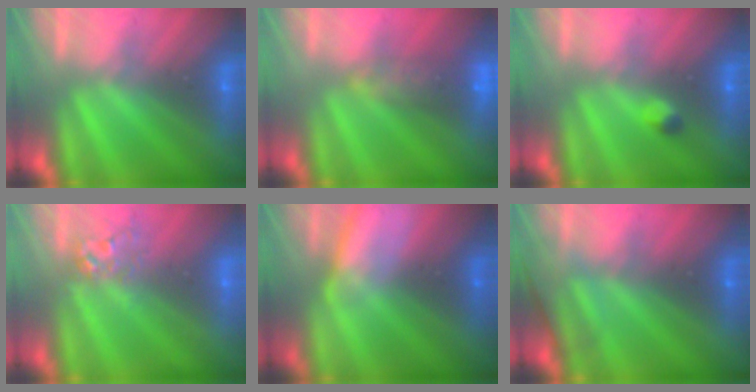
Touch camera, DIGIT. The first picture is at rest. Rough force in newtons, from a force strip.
{"total": 7.7}
{"total": 2.4}
{"total": 2.7}
{"total": 2.9}
{"total": 2.8}